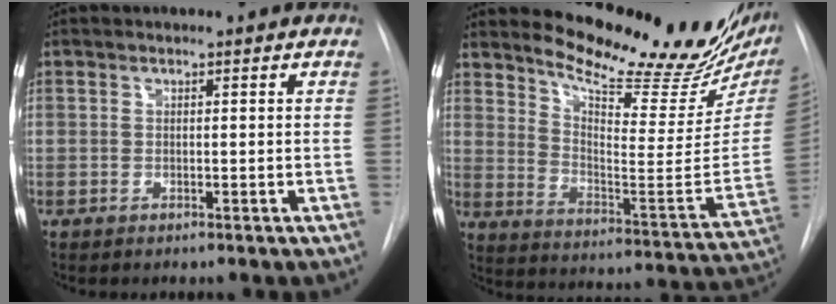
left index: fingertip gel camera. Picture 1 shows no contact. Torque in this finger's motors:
{"motor_torque": [0.65, -0.86, 0.07, 0.00]}